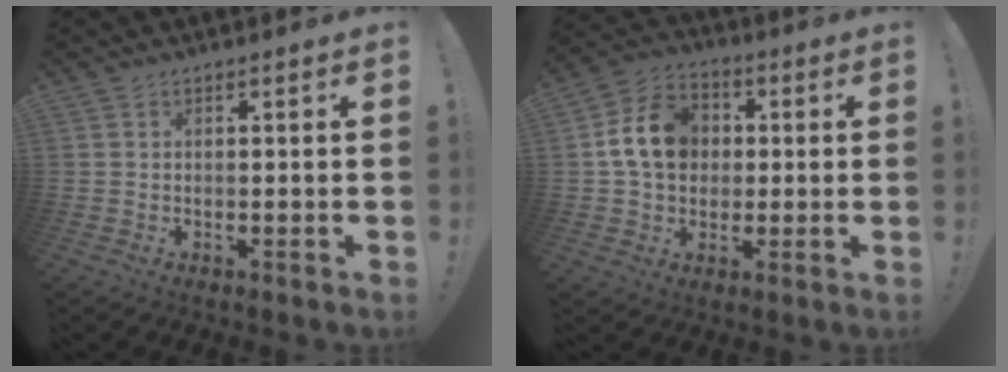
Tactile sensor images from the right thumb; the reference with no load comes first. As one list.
[{"total": 14.2, "force": [2.0, 11.5, 8.0], "torque": [-0.128, 0.011, 0.044]}]